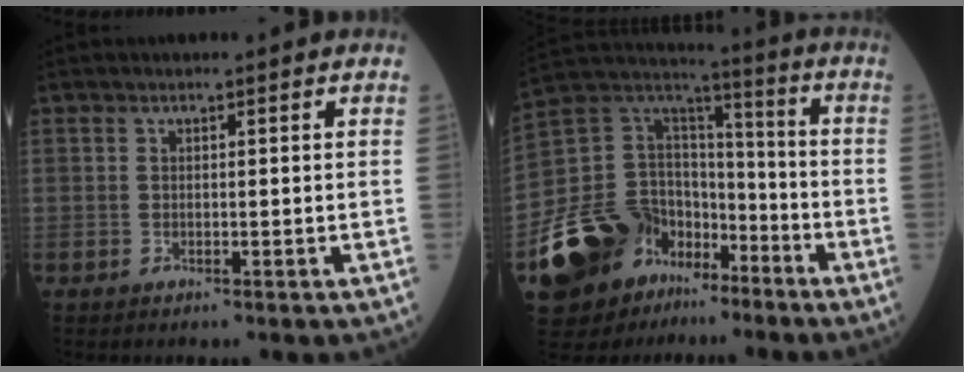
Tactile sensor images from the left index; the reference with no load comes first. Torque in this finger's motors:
{"motor_torque": [0.42, 0.40, 0.72, 0.13]}